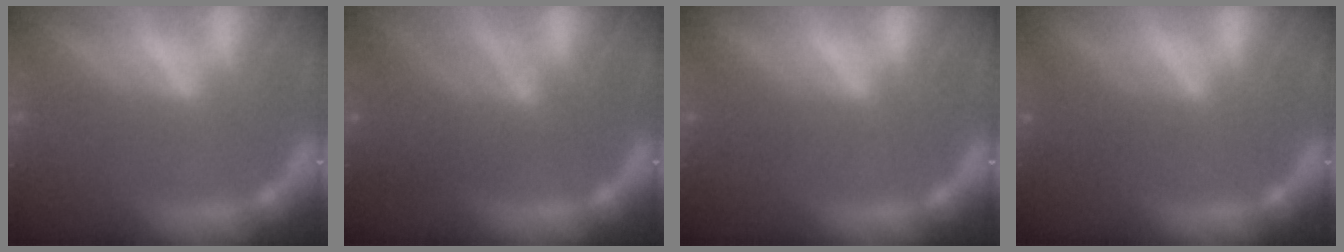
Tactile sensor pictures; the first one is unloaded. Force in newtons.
{"total": 5.5}
{"total": 1.0}
{"total": 1.9}